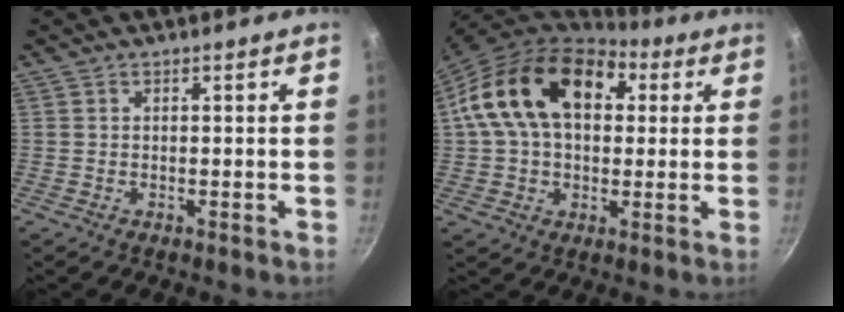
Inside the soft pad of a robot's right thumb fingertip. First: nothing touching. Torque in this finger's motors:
{"motor_torque": [1.43, 3.57, 1.09, -0.82, 0.63]}